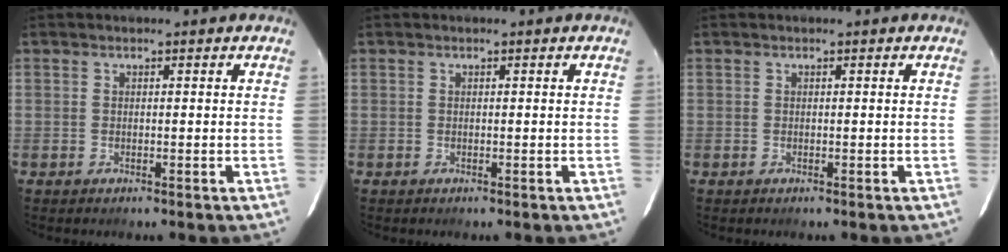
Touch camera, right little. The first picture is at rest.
{"total": 0.0}
{"total": 0.0}